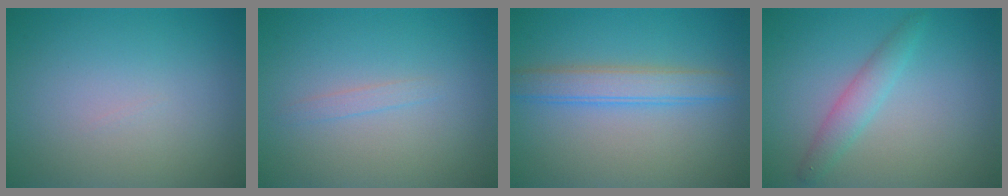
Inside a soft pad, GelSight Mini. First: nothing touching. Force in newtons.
{"total": 0.8, "press": 0.8, "slide": 0.0}
{"total": 3.2, "press": 3.2, "slide": 0.4}
{"total": 2.1, "press": 2.1, "slide": 0.0}